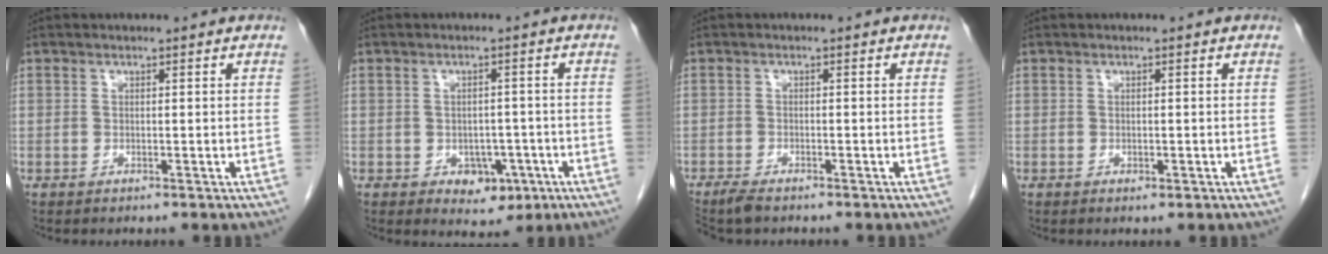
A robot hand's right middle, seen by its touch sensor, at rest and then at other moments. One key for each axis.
{"total": 4.8, "fx": -2.0, "fy": 3.3, "fz": 2.9, "tx": -0.032, "ty": 0.004, "tz": -0.018}
{"total": 3.3, "fx": -2.8, "fy": 0.8, "fz": 1.6, "tx": -0.030, "ty": -0.009, "tz": -0.046}
{"total": 0.7, "fx": -0.4, "fy": 0.4, "fz": 0.5, "tx": -0.009, "ty": -0.001, "tz": -0.003}